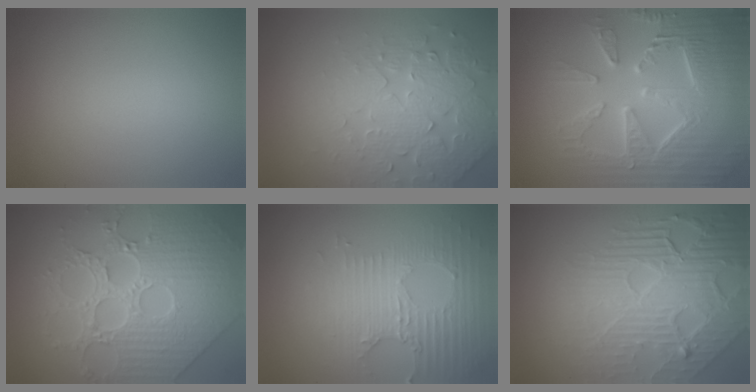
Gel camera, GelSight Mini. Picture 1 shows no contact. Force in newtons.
{"total": 4.1, "press": 3.9, "slide": 1.3}
{"total": 9.2, "press": 6.6, "slide": 6.3}
{"total": 6.1, "press": 5.6, "slide": 2.3}
{"total": 3.5, "press": 3.3, "slide": 1.3}
{"total": 8.4, "press": 5.7, "slide": 6.2}